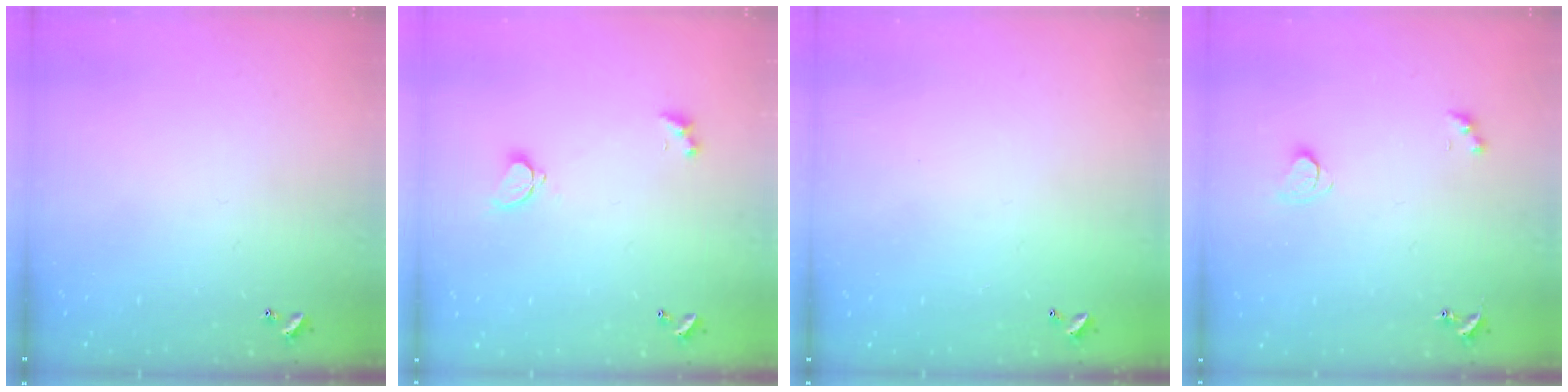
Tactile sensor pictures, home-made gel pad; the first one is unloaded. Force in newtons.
{"total": 1.6, "press": 1.6, "slide": 0.5}
{"total": 2.8, "press": 2.8, "slide": 0.1}
{"total": 2.1, "press": 2.1, "slide": 0.4}